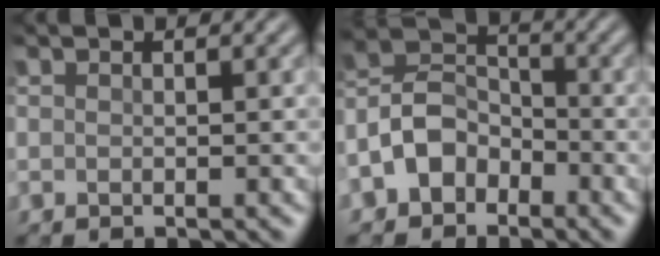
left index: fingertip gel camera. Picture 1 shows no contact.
{"total": 5.1, "force": [-2.8, 3.5, 2.3], "torque": [-0.046, 0.016, -0.067]}